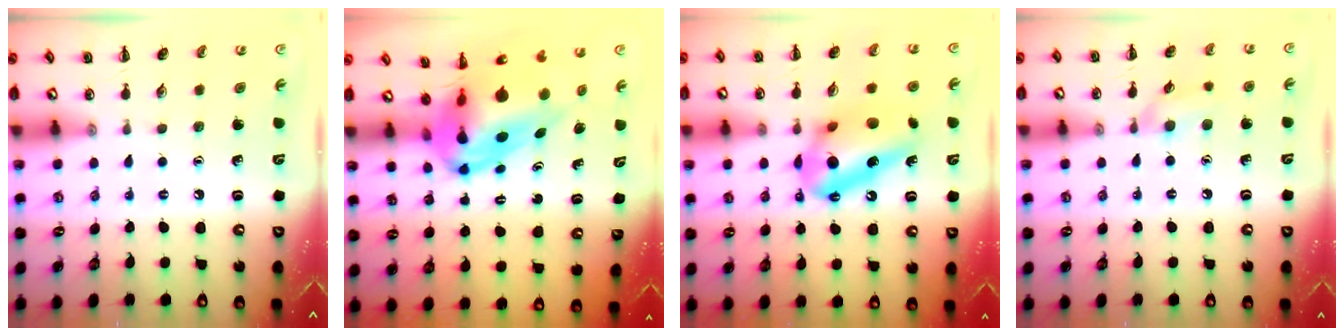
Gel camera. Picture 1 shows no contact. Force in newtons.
{"total": 10.8, "press": 10.3, "slide": 3.2}
{"total": 15.0, "press": 14.9, "slide": 0.3}
{"total": 8.1, "press": 7.9, "slide": 1.7}